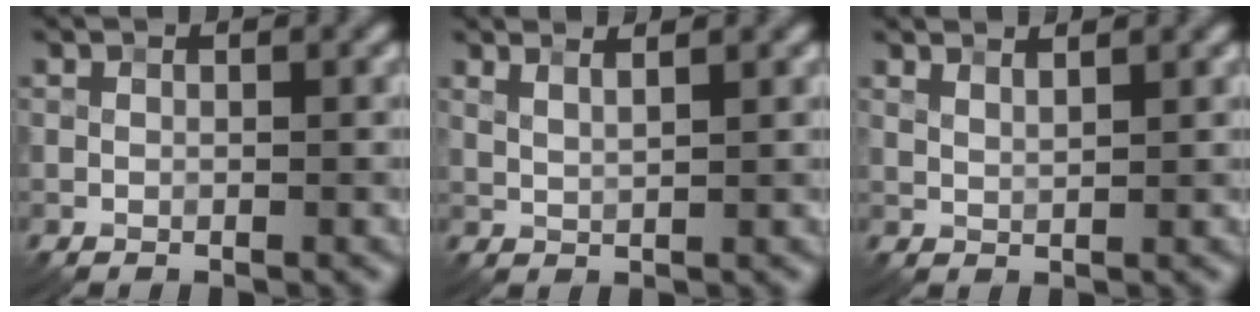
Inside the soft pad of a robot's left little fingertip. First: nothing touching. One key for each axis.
{"total": 2.6, "fx": 1.8, "fy": 0.8, "fz": 1.7, "tx": -0.018, "ty": 0.006, "tz": 0.017}
{"total": 2.0, "fx": 1.7, "fy": 0.5, "fz": 1.1, "tx": -0.017, "ty": 0.002, "tz": 0.022}